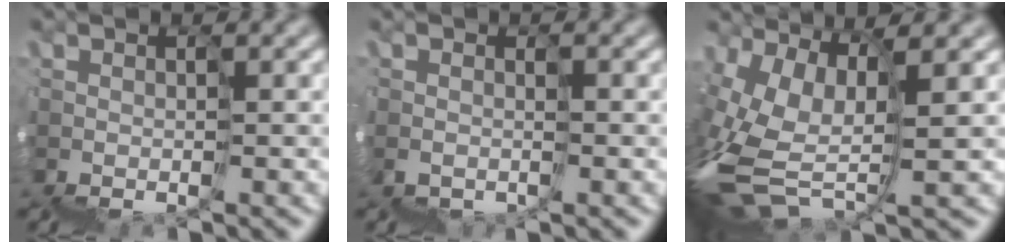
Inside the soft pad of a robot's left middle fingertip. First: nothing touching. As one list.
[{"total": 1.7, "force": [-0.8, 1.5, 0.1], "torque": [0.000, 0.004, -0.008]}, {"total": 6.1, "force": [1.5, 3.0, 5.1], "torque": [-0.137, 0.011, 0.034]}]